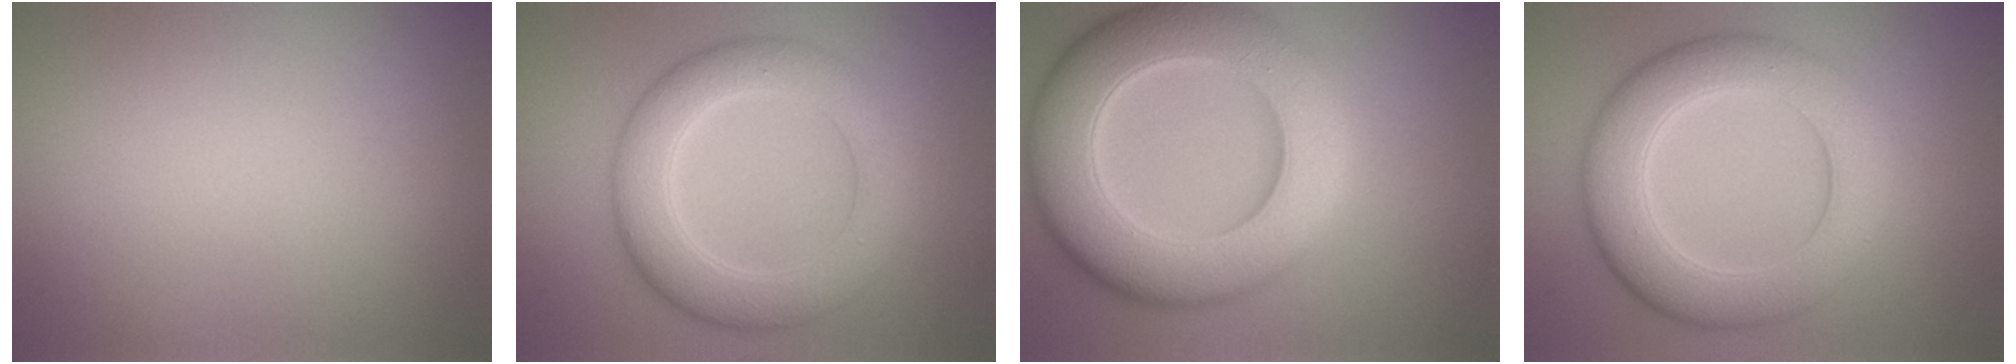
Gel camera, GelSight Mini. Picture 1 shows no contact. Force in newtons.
{"total": 6.2, "press": 6.2, "slide": 0.6}
{"total": 11.4, "press": 11.4, "slide": 0.6}
{"total": 7.4, "press": 7.4, "slide": 0.0}